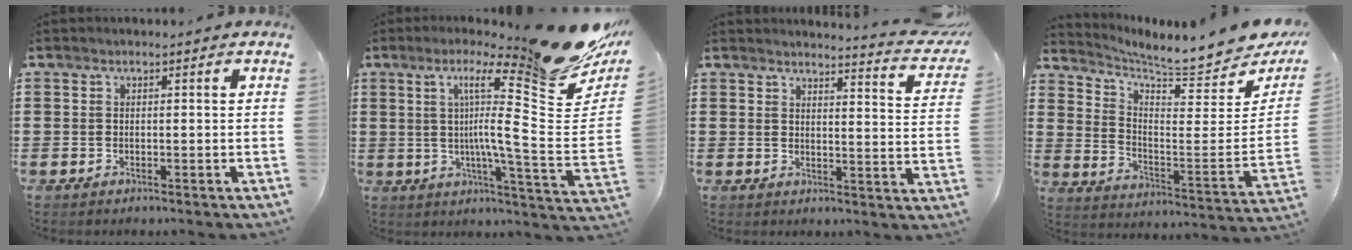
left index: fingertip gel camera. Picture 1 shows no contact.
{"total": 18.9, "force": [10.9, 1.3, 15.3], "torque": [-0.242, -0.099, 0.155]}
{"total": 3.5, "force": [3.3, -0.4, 1.0], "torque": [-0.020, -0.033, 0.049]}
{"total": 6.2, "force": [6.0, 0.2, 1.5], "torque": [-0.049, -0.065, 0.094]}